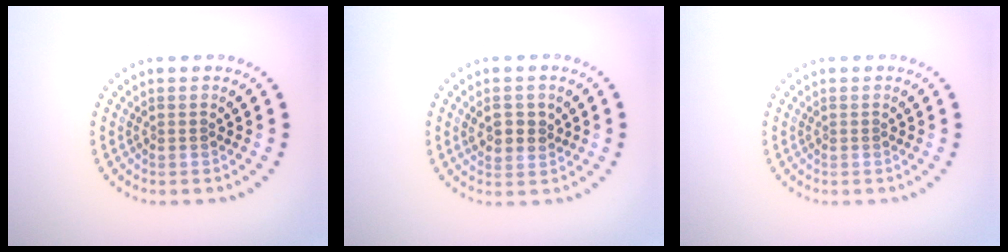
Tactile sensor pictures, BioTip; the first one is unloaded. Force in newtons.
{"total": 1.9, "press": 1.8, "slide": 0.6}
{"total": 0.0}